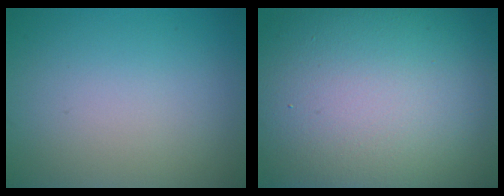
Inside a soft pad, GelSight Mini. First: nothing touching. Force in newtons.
{"total": 18.9, "press": 18.9, "slide": 0.4}